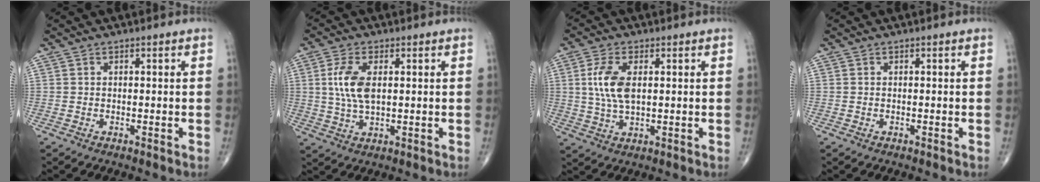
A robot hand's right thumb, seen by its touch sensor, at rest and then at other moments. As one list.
[{"total": 7.6, "force": [1.3, 3.7, 6.5], "torque": [-0.141, -0.003, 0.026]}, {"total": 7.9, "force": [1.3, 3.9, 6.7], "torque": [-0.146, -0.003, 0.027]}, {"total": 0.0}]